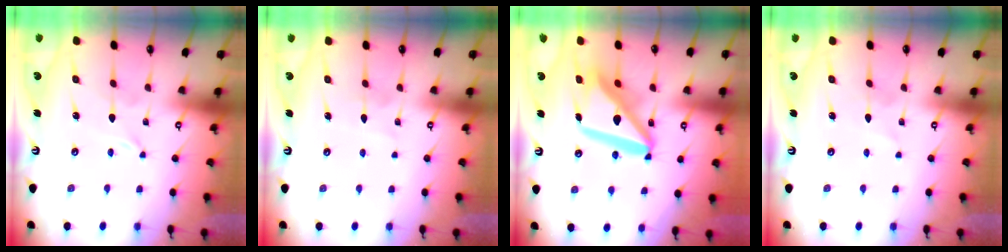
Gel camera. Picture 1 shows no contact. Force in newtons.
{"total": 4.0, "press": 4.0, "slide": 0.3}
{"total": 17.4, "press": 17.3, "slide": 1.9}
{"total": 1.1, "press": 1.1, "slide": 0.1}